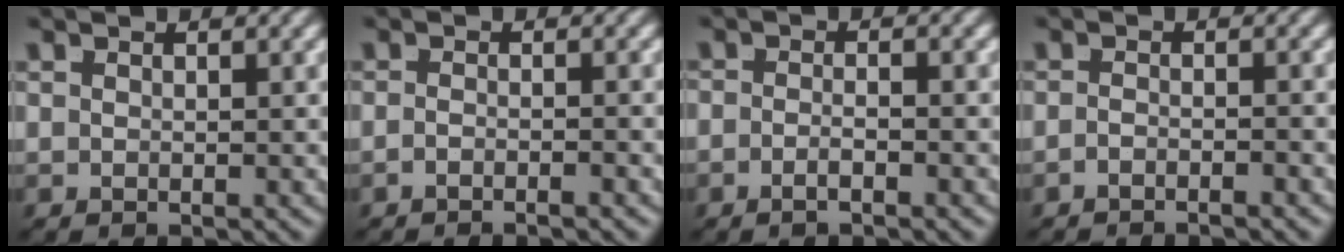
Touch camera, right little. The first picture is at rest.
{"total": 1.7, "force": [-1.4, -0.8, 0.3], "torque": [0.002, 0.000, -0.027]}
{"total": 1.9, "force": [-1.6, 0.2, 0.9], "torque": [-0.018, -0.003, -0.030]}
{"total": 2.0, "force": [-1.9, -0.6, 0.1], "torque": [0.005, -0.004, -0.033]}